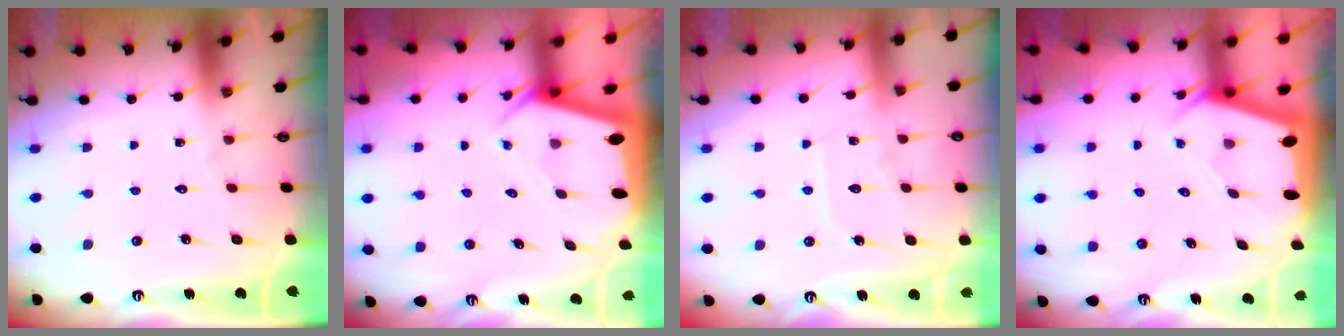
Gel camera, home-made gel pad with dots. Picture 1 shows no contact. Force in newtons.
{"total": 3.0, "press": 3.0, "slide": 0.1}
{"total": 6.2, "press": 6.2, "slide": 0.7}
{"total": 2.1, "press": 2.1, "slide": 0.3}